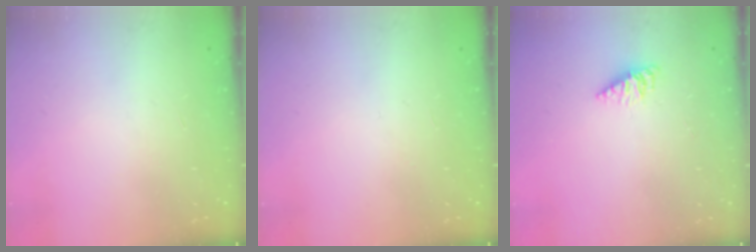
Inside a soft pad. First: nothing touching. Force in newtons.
{"total": 0.0}
{"total": 2.9, "press": 2.9, "slide": 0.3}